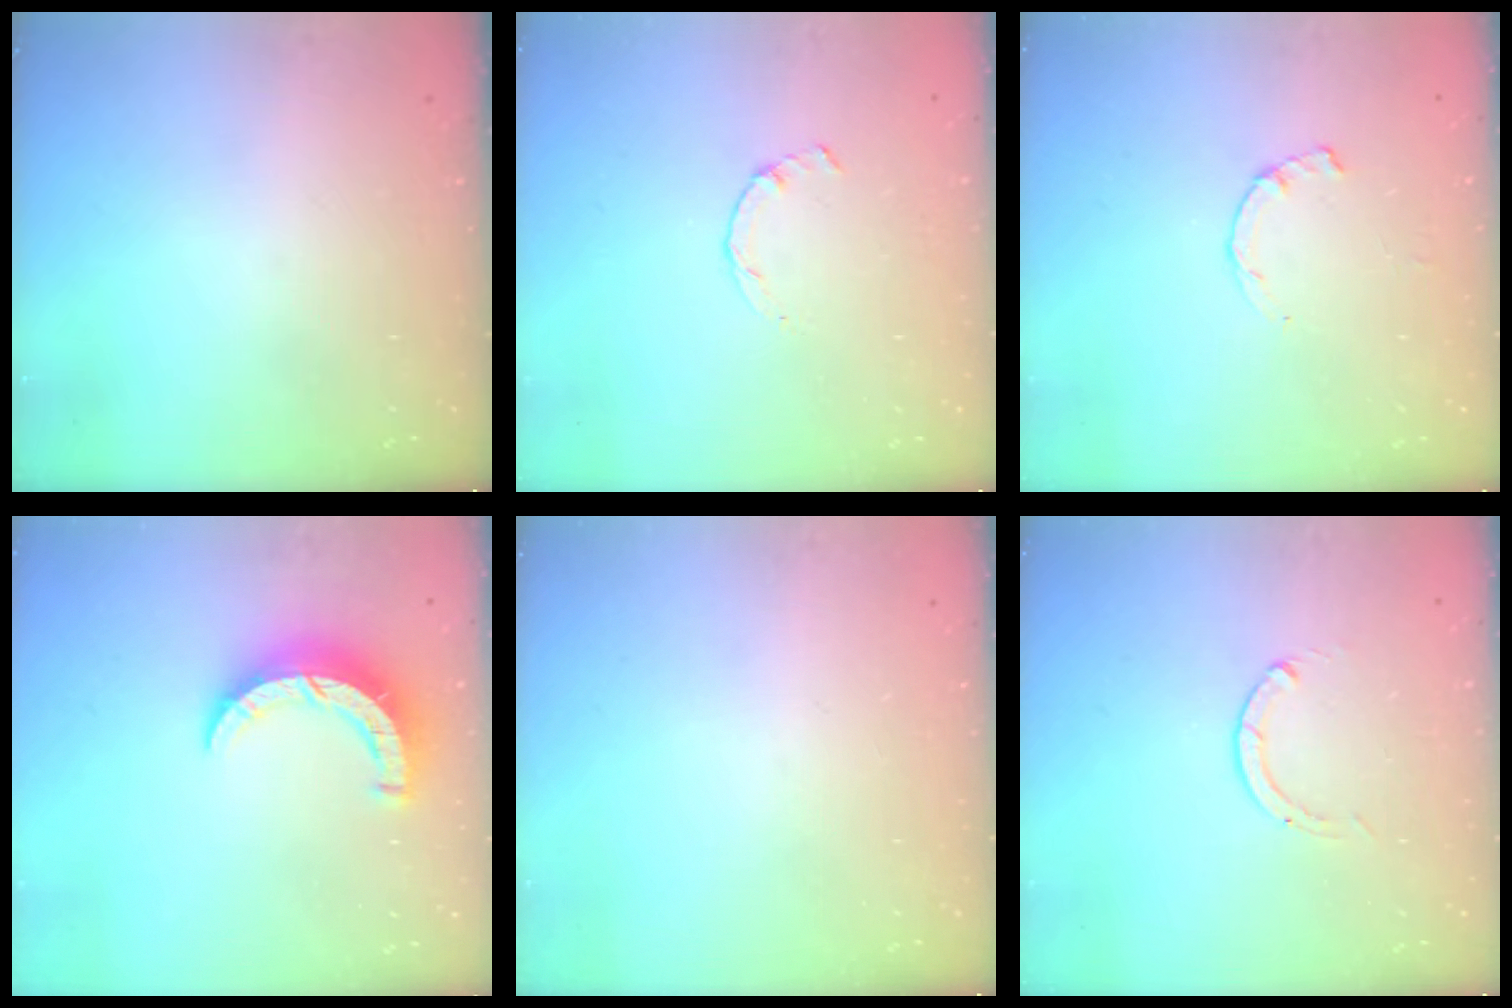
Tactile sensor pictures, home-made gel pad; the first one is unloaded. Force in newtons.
{"total": 0.8, "press": 0.7, "slide": 0.2}
{"total": 1.2, "press": 1.1, "slide": 0.3}
{"total": 10.4, "press": 10.3, "slide": 0.7}
{"total": 0.0}
{"total": 0.0}